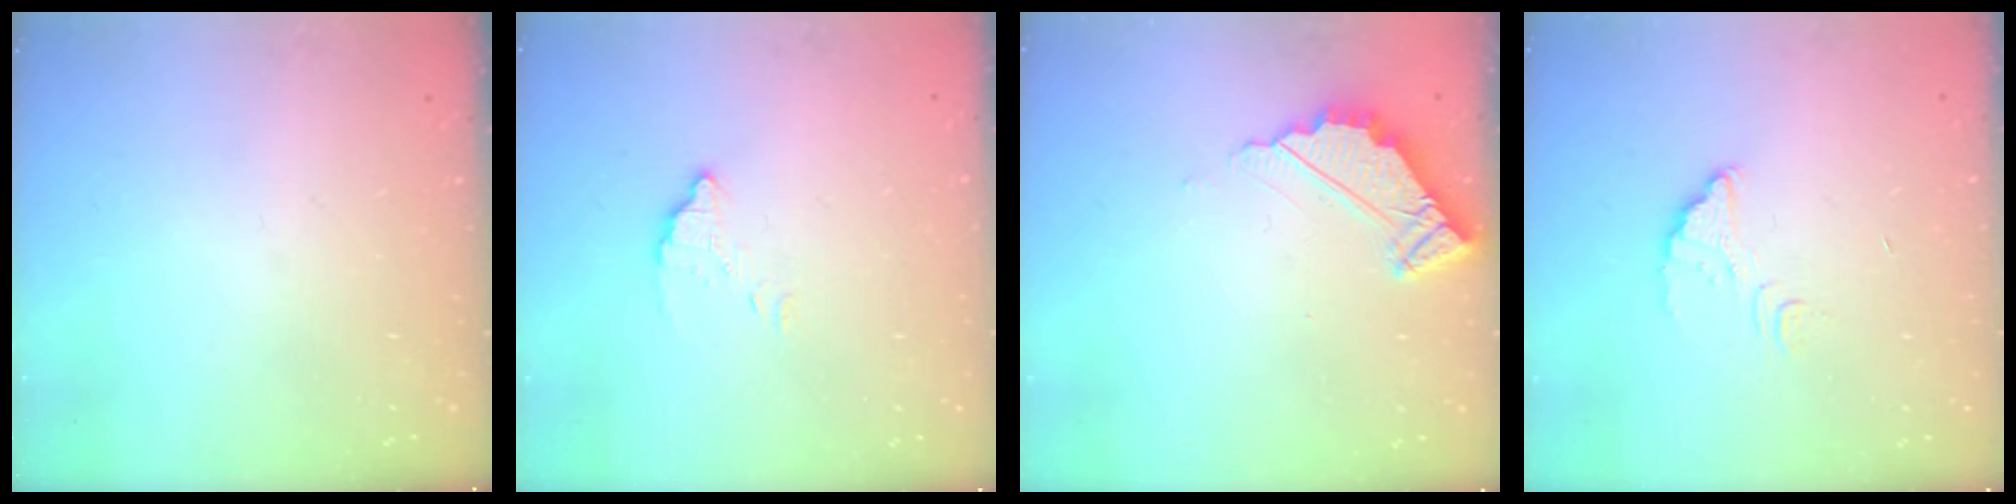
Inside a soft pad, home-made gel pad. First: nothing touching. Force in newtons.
{"total": 2.6, "press": 2.6, "slide": 0.0}
{"total": 5.0, "press": 4.9, "slide": 0.2}
{"total": 4.4, "press": 4.4, "slide": 0.3}